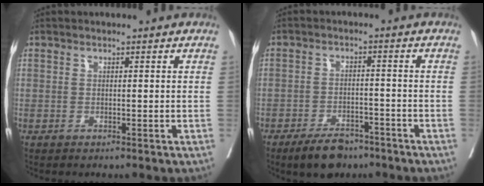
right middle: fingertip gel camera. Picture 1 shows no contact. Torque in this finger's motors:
{"motor_torque": [0.11, -0.10, 0.08, 0.03]}